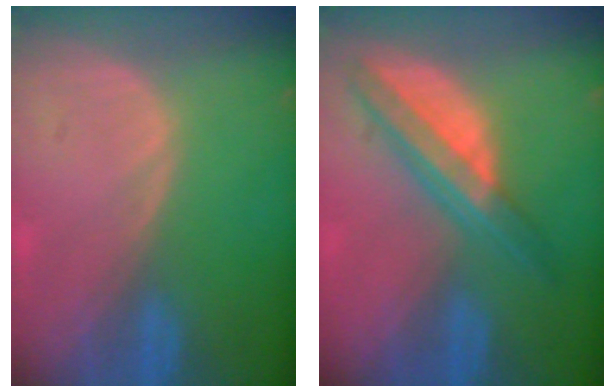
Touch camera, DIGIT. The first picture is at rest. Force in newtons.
{"total": 7.7, "press": 6.5, "slide": 4.1}